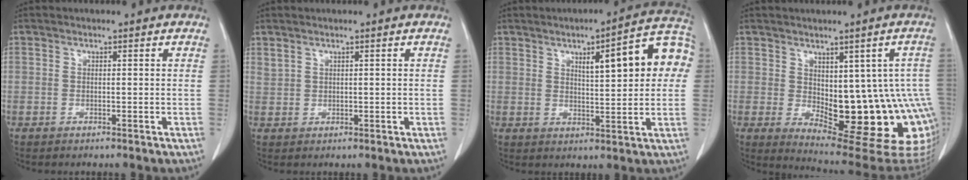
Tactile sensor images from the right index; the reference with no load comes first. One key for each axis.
{"total": 1.4, "fx": 1.2, "fy": 0.6, "fz": 0.4, "tx": -0.010, "ty": 0.005, "tz": 0.032}
{"total": 12.4, "fx": 3.2, "fy": 2.6, "fz": 11.7, "tx": -0.150, "ty": 0.030, "tz": 0.038}
{"total": 18.1, "fx": -2.9, "fy": 7.2, "fz": 16.4, "tx": -0.139, "ty": 0.011, "tz": -0.011}